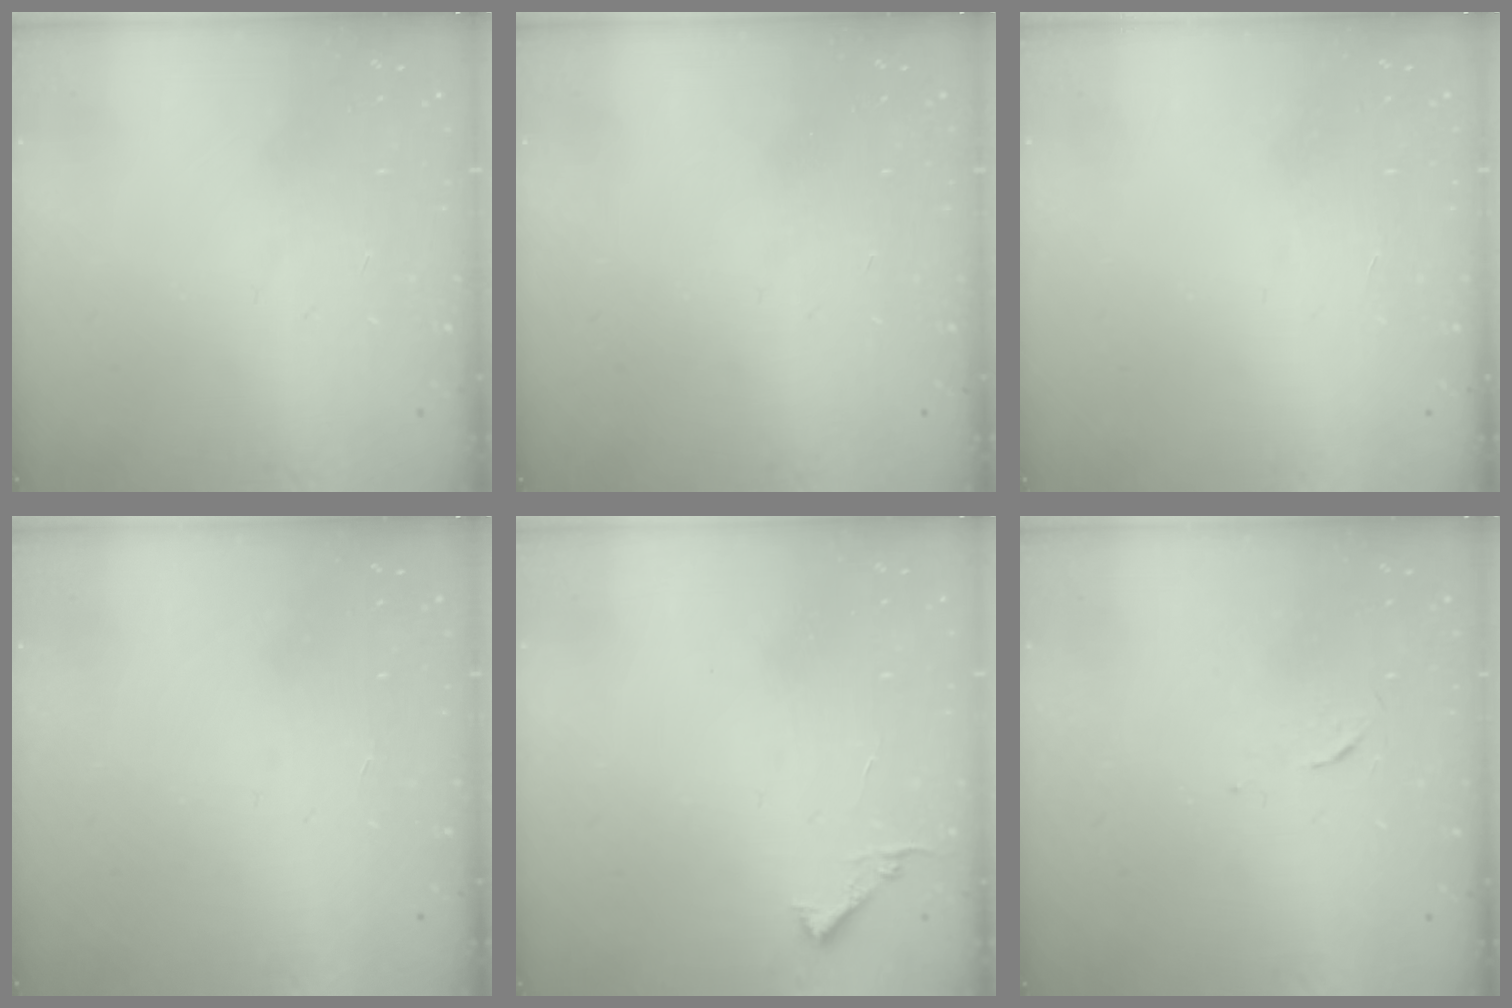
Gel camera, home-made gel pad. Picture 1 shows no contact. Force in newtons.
{"total": 0.0}
{"total": 1.5, "press": 1.5, "slide": 0.1}
{"total": 1.5, "press": 1.5, "slide": 0.1}
{"total": 3.4, "press": 3.4, "slide": 0.4}
{"total": 3.3, "press": 3.3, "slide": 0.5}